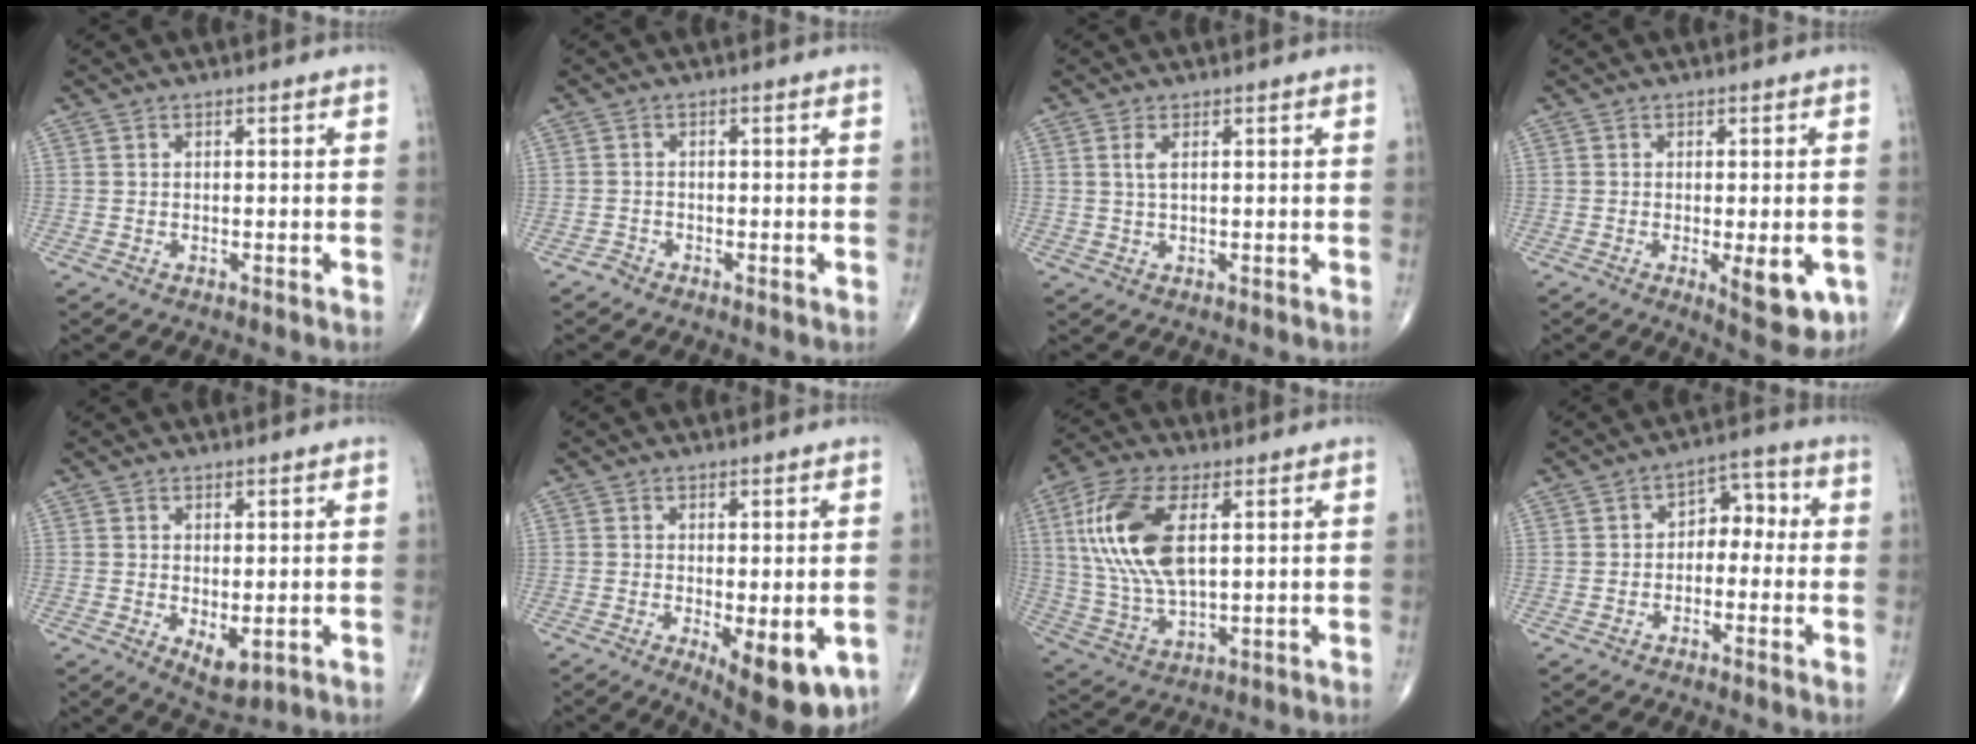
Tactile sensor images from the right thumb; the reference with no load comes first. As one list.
[{"total": 1.0, "force": [-0.9, 0.5, 0.0], "torque": [0.001, -0.001, -0.024]}, {"total": 1.8, "force": [0.6, 0.6, 1.6], "torque": [-0.042, 0.002, 0.018]}, {"total": 7.9, "force": [-2.3, 2.9, 7.0], "torque": [-0.076, -0.013, -0.025]}, {"total": 4.5, "force": [-0.8, 2.2, 3.8], "torque": [-0.052, -0.014, -0.001]}, {"total": 10.9, "force": [-3.6, 4.1, 9.4], "torque": [-0.116, -0.018, -0.042]}, {"total": 16.3, "force": [3.9, 7.7, 13.8], "torque": [-0.294, -0.003, 0.080]}, {"total": 5.6, "force": [-0.9, 4.0, 3.8], "torque": [-0.026, 0.034, -0.029]}]